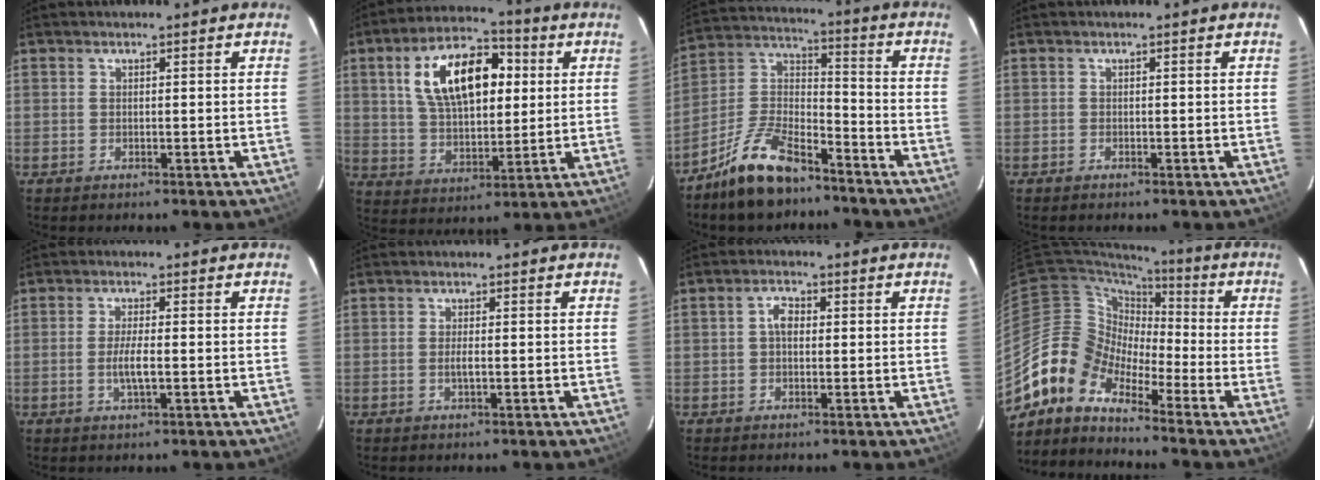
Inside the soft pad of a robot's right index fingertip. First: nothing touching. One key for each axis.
{"total": 17.0, "fx": 4.8, "fy": 9.0, "fz": 13.6, "tx": -0.242, "ty": 0.030, "tz": 0.086}
{"total": 13.7, "fx": -9.6, "fy": 5.5, "fz": 8.1, "tx": -0.172, "ty": 0.023, "tz": -0.178}
{"total": 0.0}
{"total": 4.0, "fx": -0.8, "fy": 0.7, "fz": 3.9, "tx": -0.074, "ty": -0.004, "tz": -0.014}
{"total": 1.7, "fx": -0.3, "fy": 0.3, "fz": 1.6, "tx": -0.032, "ty": -0.002, "tz": -0.006}
{"total": 2.7, "fx": 0.2, "fy": 1.8, "fz": 2.0, "tx": -0.038, "ty": 0.010, "tz": 0.002}
{"total": 9.7, "fx": -7.5, "fy": 5.8, "fz": 2.1, "tx": -0.034, "ty": 0.030, "tz": -0.167}